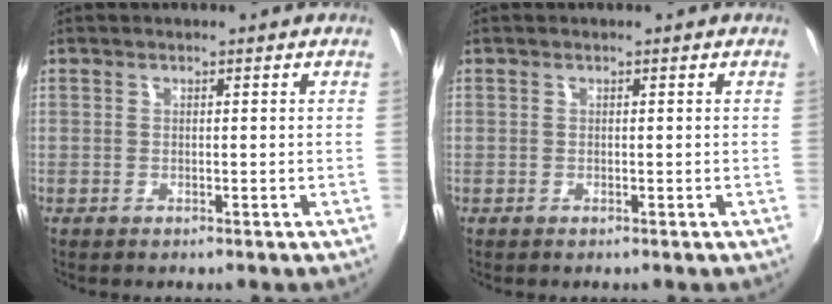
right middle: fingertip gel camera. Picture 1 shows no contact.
{"total": 0.0}